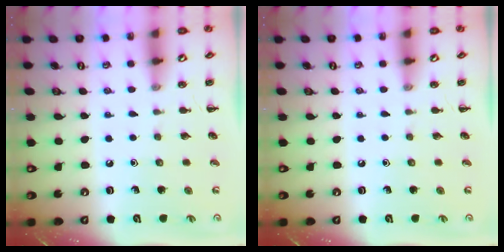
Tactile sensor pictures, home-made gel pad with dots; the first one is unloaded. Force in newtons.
{"total": 0.0}